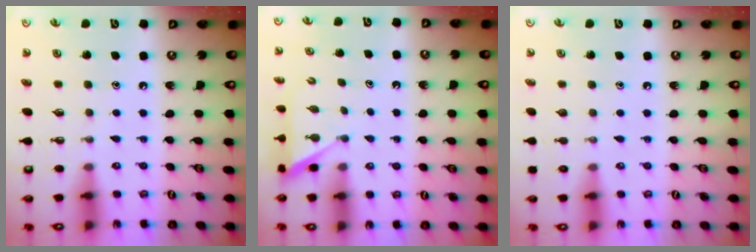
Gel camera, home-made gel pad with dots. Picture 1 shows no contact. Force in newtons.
{"total": 2.0, "press": 2.0, "slide": 0.3}
{"total": 0.0}